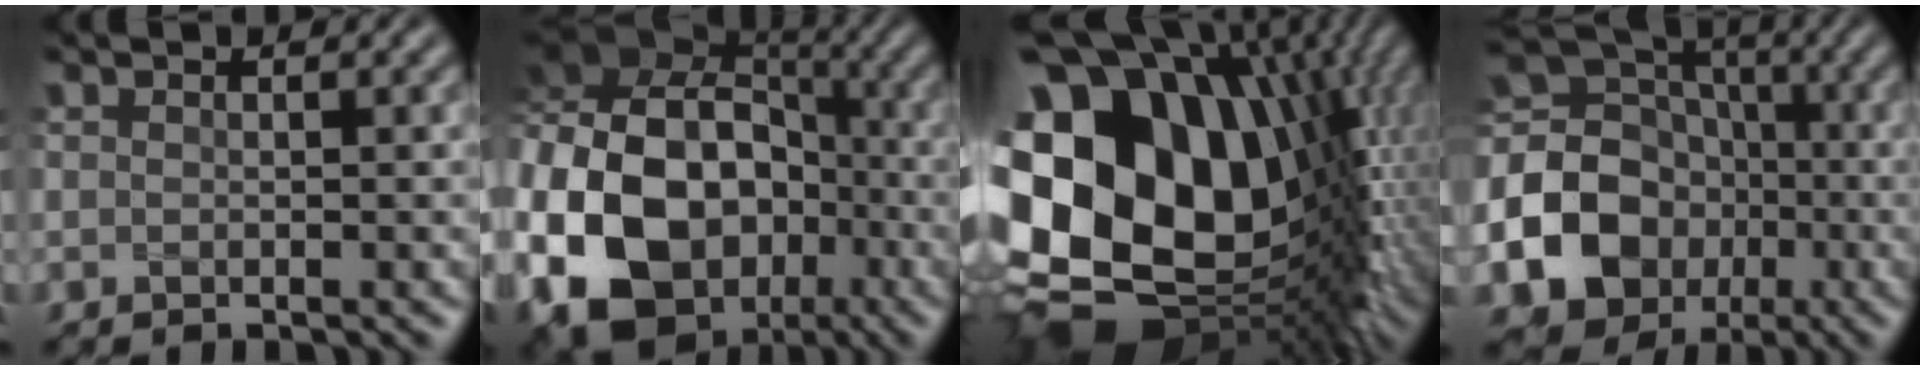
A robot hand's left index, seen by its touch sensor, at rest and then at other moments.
{"total": 18.9, "force": [-4.3, 15.4, 10.0], "torque": [-0.194, -0.010, -0.104]}
{"total": 21.1, "force": [1.5, 15.0, 14.7], "torque": [-0.288, -0.016, 0.061]}
{"total": 15.3, "force": [-3.6, 13.2, 6.9], "torque": [-0.156, -0.017, -0.078]}